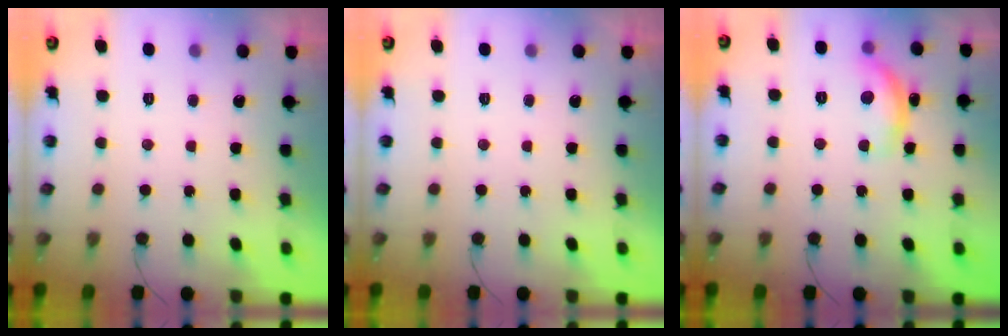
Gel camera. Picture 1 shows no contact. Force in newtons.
{"total": 0.0}
{"total": 12.3, "press": 12.3, "slide": 0.8}